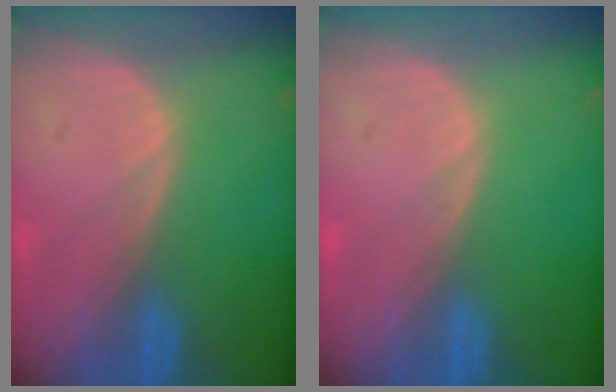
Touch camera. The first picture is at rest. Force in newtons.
{"total": 0.0}